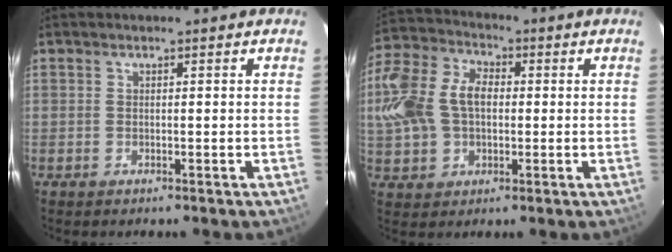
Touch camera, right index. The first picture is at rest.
{"total": 17.9, "force": [0.4, 13.2, 12.1], "torque": [-0.295, 0.035, 0.010]}